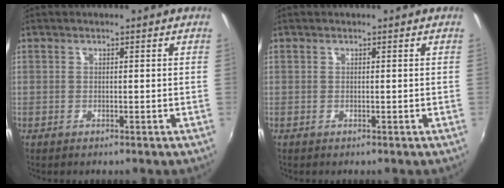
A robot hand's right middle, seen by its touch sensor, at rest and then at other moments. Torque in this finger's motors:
{"motor_torque": [0.01, -0.01, 0.00, 0.00]}